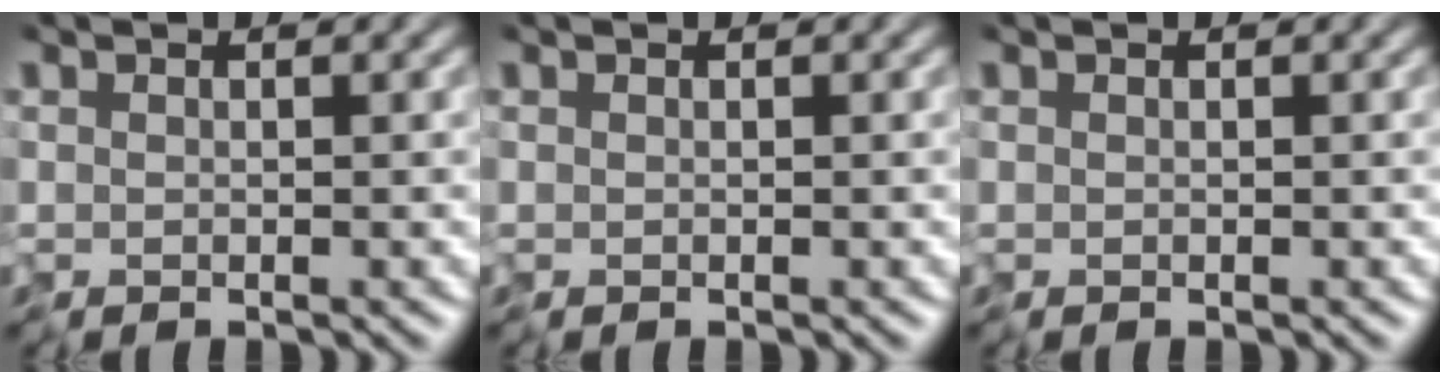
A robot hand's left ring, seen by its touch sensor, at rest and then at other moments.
{"total": 0.0}
{"total": 0.0}